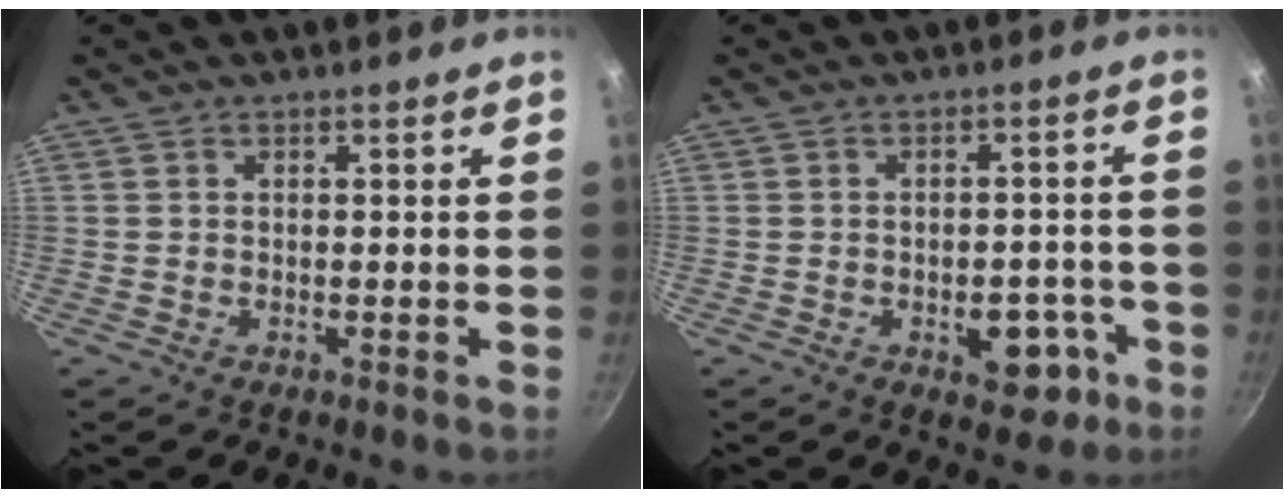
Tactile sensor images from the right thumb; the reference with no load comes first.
{"total": 7.6, "force": [-3.0, 4.6, 5.3], "torque": [-0.038, 0.021, -0.030]}